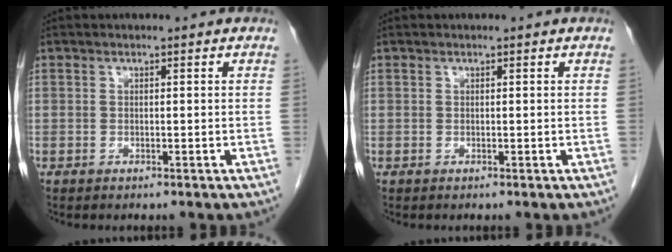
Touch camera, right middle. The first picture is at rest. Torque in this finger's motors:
{"motor_torque": [-0.01, 0.00, 0.00, 0.00]}